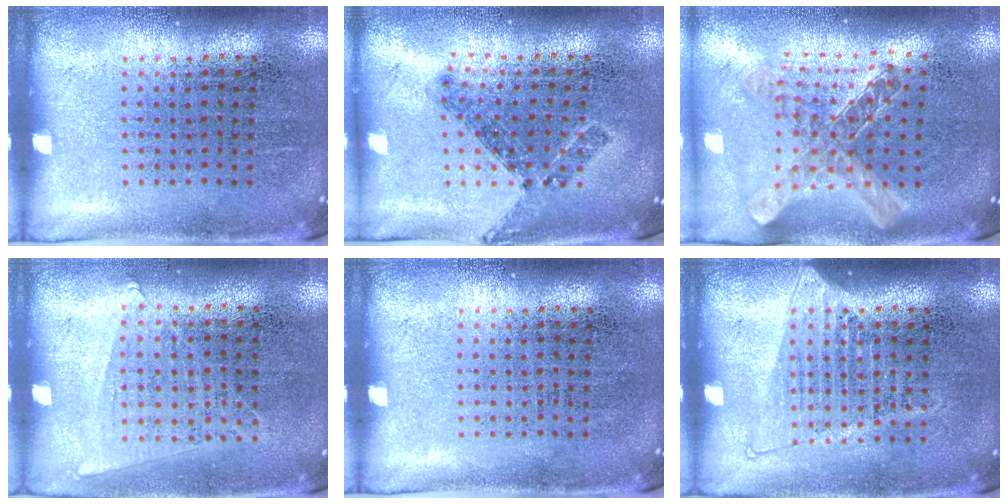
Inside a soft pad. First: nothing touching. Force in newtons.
{"total": 0.8, "press": 0.8, "slide": 0.3}
{"total": 1.2, "press": 1.1, "slide": 0.5}
{"total": 0.7, "press": 0.6, "slide": 0.4}
{"total": 0.0}
{"total": 1.3, "press": 1.1, "slide": 0.5}